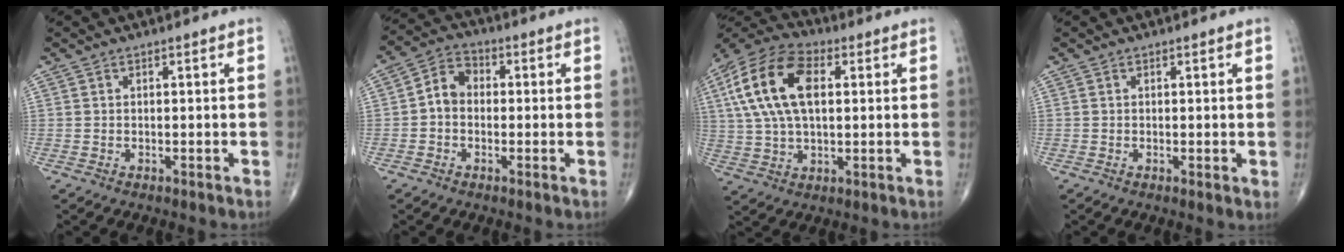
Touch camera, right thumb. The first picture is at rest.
{"total": 5.8, "force": [-0.5, 4.7, 3.5], "torque": [-0.045, 0.024, -0.022]}
{"total": 17.4, "force": [4.0, 9.5, 14.0], "torque": [-0.275, 0.017, 0.068]}
{"total": 1.0, "force": [0.2, 0.1, 1.0], "torque": [-0.018, -0.007, 0.000]}